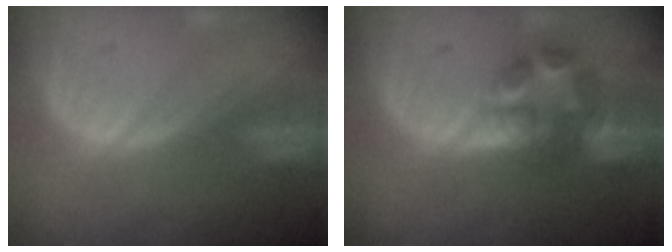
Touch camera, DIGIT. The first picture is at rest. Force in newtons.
{"total": 6.8, "press": 6.3, "slide": 2.6}